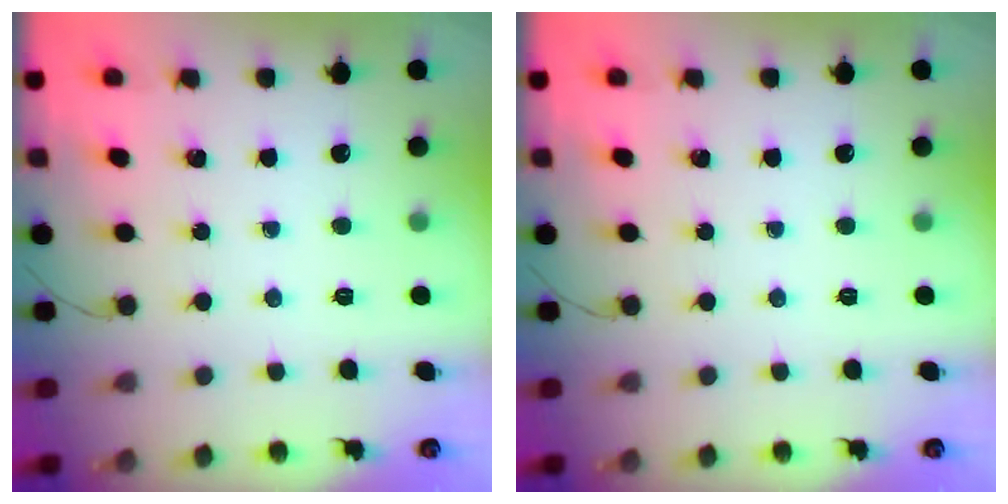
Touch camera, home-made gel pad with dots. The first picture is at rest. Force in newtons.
{"total": 0.0}